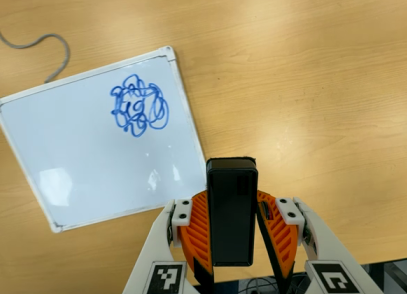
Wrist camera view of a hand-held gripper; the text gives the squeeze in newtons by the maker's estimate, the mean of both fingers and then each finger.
{"total": 4.8, "left": 4.4, "right": 5.2}